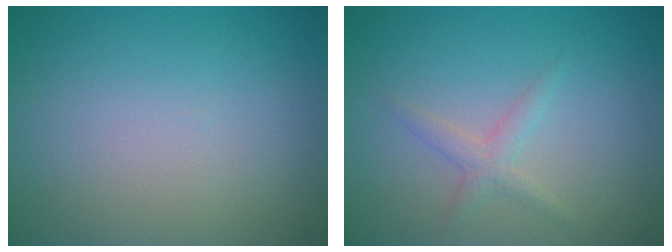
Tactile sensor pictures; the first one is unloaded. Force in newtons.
{"total": 1.6, "press": 1.6, "slide": 0.0}